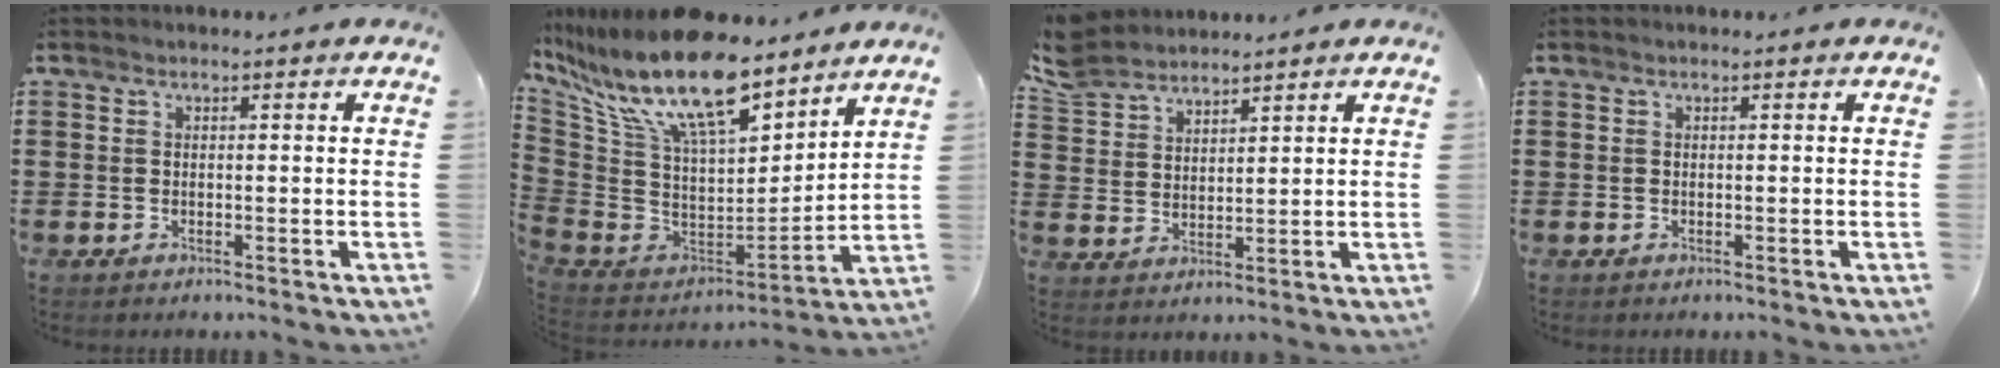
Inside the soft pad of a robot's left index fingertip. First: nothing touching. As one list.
[{"total": 17.5, "force": [11.7, 5.4, 11.8], "torque": [-0.261, -0.074, 0.200]}, {"total": 5.4, "force": [5.0, 1.7, 1.1], "torque": [-0.043, -0.011, 0.093]}, {"total": 0.0}]